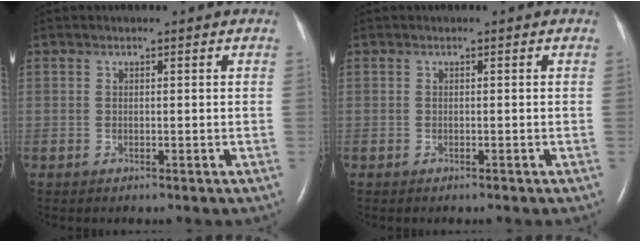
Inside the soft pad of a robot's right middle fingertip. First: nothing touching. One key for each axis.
{"total": 0.0}